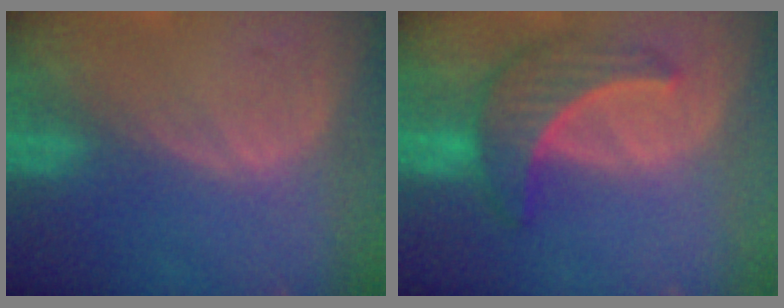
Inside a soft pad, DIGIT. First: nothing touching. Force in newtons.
{"total": 6.6, "press": 6.5, "slide": 1.0}